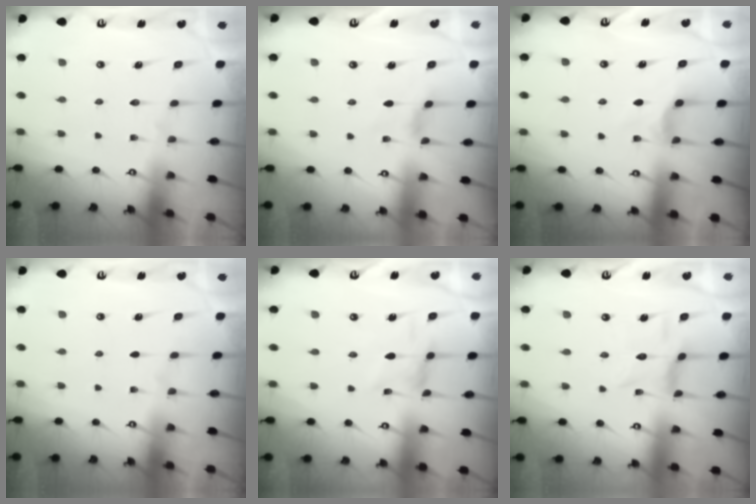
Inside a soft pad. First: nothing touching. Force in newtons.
{"total": 1.6, "press": 1.5, "slide": 0.4}
{"total": 2.9, "press": 2.9, "slide": 0.4}
{"total": 0.0}
{"total": 1.7, "press": 1.6, "slide": 0.4}
{"total": 2.4, "press": 2.4, "slide": 0.1}